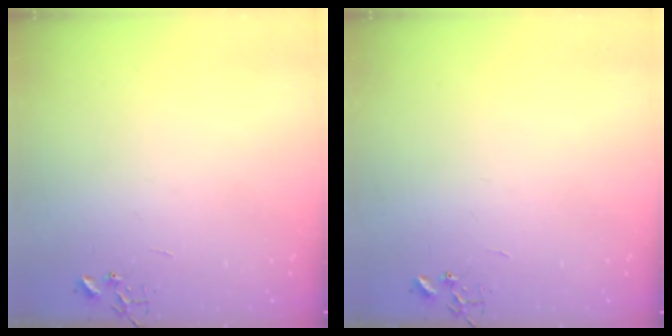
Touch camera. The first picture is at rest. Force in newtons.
{"total": 0.0}